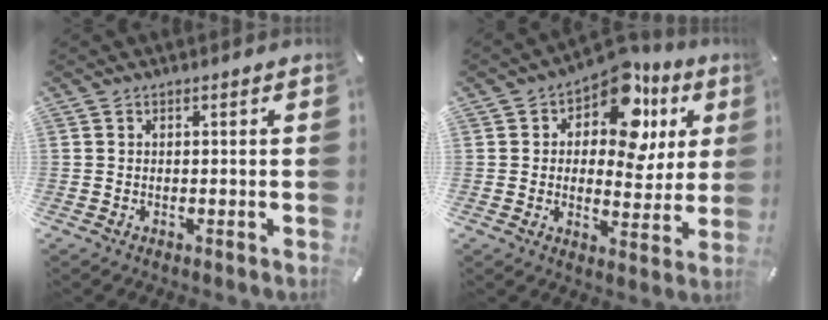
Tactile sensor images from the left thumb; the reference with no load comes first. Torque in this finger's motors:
{"motor_torque": [0.41, 0.31, 0.52, 0.25, 0.09]}